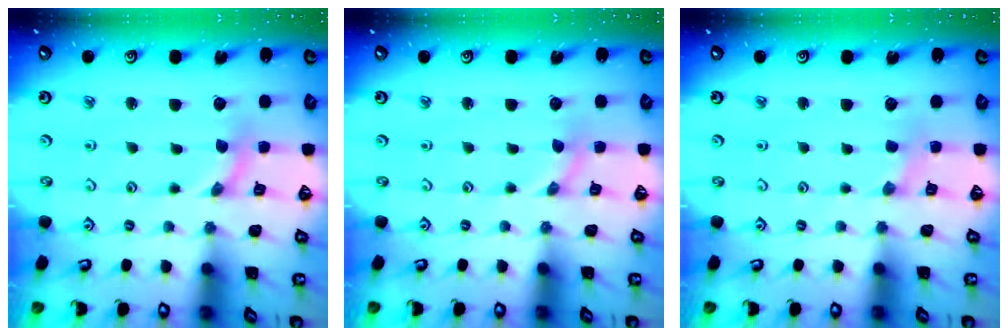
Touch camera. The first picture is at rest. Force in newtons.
{"total": 0.0}
{"total": 1.8, "press": 1.7, "slide": 0.4}